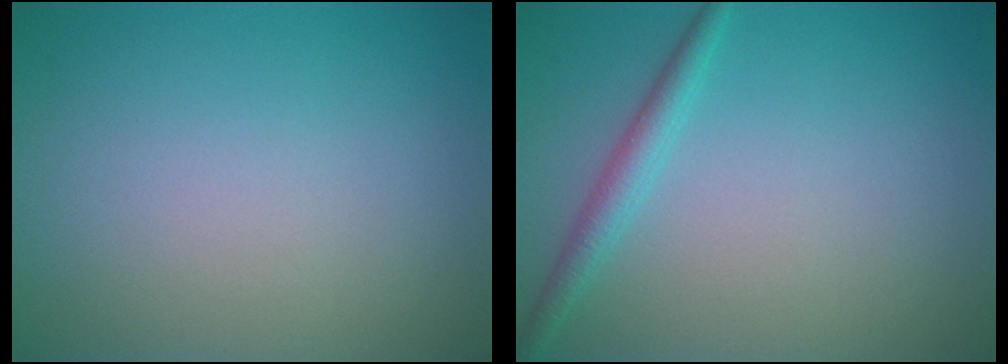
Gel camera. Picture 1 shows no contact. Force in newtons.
{"total": 2.0, "press": 2.0, "slide": 0.1}